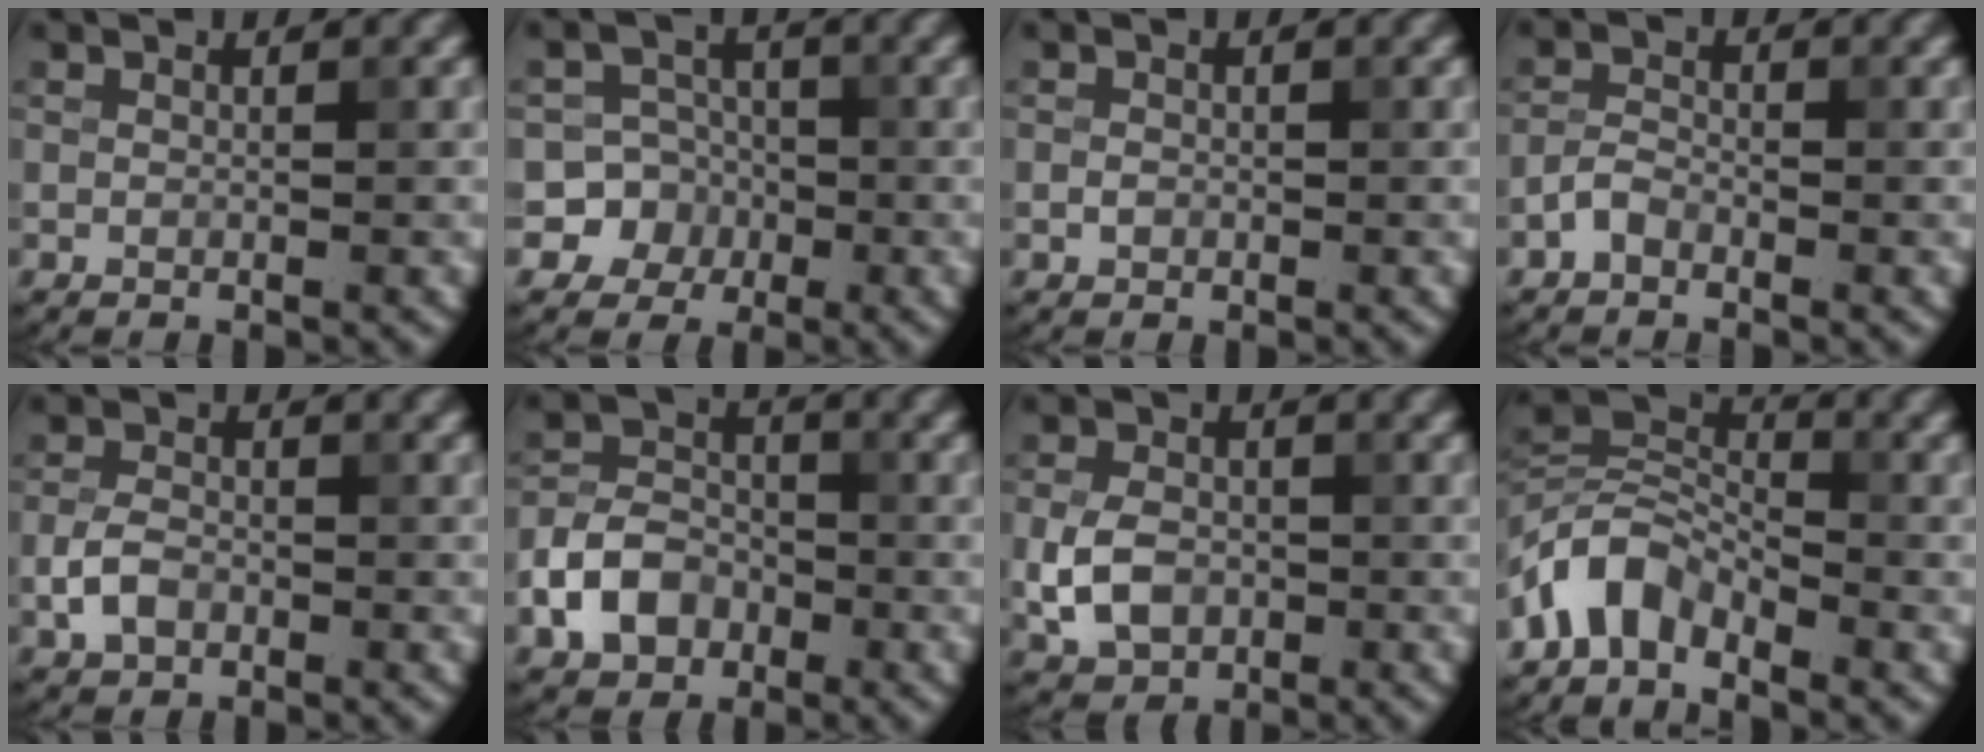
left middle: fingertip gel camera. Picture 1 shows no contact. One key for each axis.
{"total": 6.5, "fx": -2.1, "fy": 6.1, "fz": 0.4, "tx": 0.009, "ty": 0.004, "tz": -0.054}
{"total": 0.7, "fx": -0.2, "fy": 0.6, "fz": 0.3, "tx": -0.004, "ty": -0.001, "tz": -0.006}
{"total": 1.5, "fx": -1.1, "fy": 0.7, "fz": 0.7, "tx": -0.013, "ty": 0.006, "tz": -0.028}
{"total": 2.6, "fx": -1.0, "fy": 1.8, "fz": 1.6, "tx": -0.030, "ty": 0.004, "tz": -0.025}
{"total": 4.9, "fx": -2.1, "fy": 3.7, "fz": 2.5, "tx": -0.046, "ty": 0.002, "tz": -0.045}
{"total": 4.4, "fx": -1.0, "fy": 3.3, "fz": 2.8, "tx": -0.060, "ty": -0.003, "tz": -0.023}
{"total": 4.8, "fx": -3.2, "fy": 2.7, "fz": 2.4, "tx": -0.044, "ty": 0.011, "tz": -0.073}